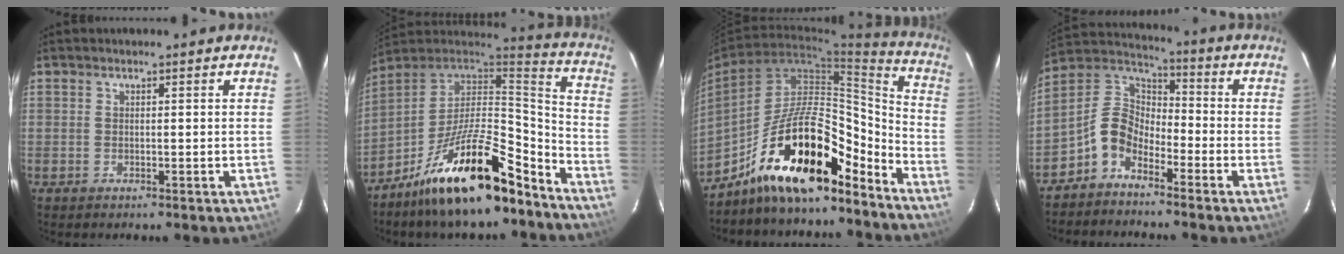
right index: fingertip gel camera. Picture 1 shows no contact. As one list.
[{"total": 22.3, "force": [-14.8, 6.7, 15.3], "torque": [-0.259, 0.007, -0.248]}, {"total": 19.1, "force": [-13.7, 5.9, 11.9], "torque": [-0.197, 0.031, -0.235]}, {"total": 8.5, "force": [-5.2, 5.0, 4.6], "torque": [-0.101, 0.030, -0.117]}]